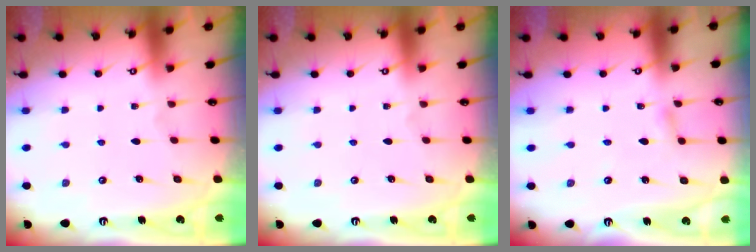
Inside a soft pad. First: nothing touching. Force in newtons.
{"total": 0.0}
{"total": 2.3, "press": 2.2, "slide": 0.2}